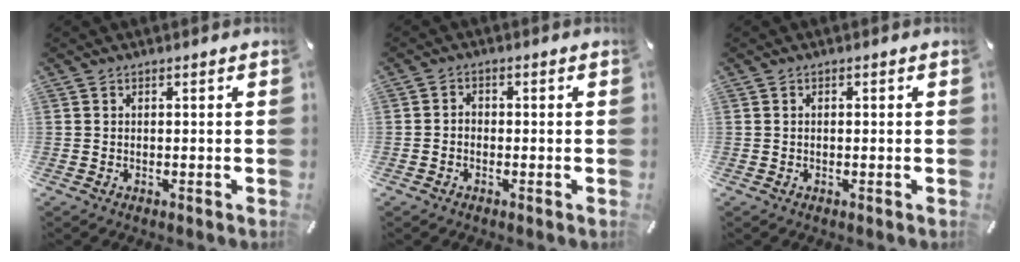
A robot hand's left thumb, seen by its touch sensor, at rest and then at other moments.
{"total": 1.6, "force": [-1.0, 1.1, 0.7], "torque": [-0.012, 0.008, -0.021]}
{"total": 0.6, "force": [-0.1, 0.3, 0.5], "torque": [-0.010, 0.000, -0.003]}